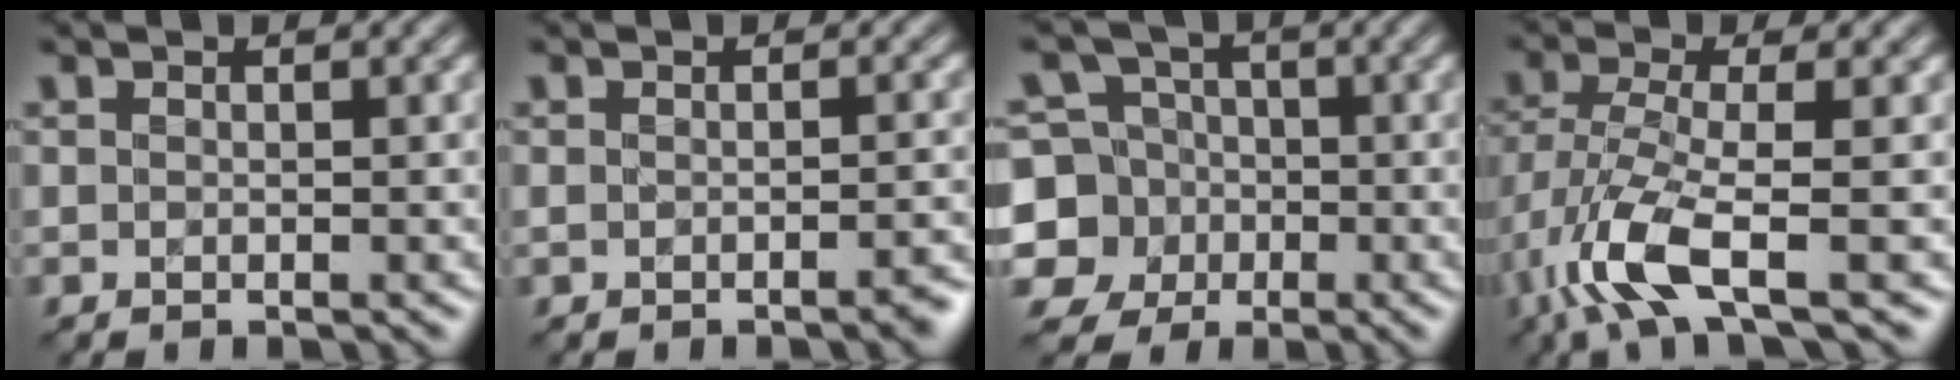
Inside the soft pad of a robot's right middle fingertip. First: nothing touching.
{"total": 1.6, "force": [-0.9, 0.4, 1.2], "torque": [-0.005, 0.008, -0.015]}
{"total": 9.5, "force": [-1.7, 9.2, 1.8], "torque": [-0.065, 0.017, -0.058]}
{"total": 6.4, "force": [-3.0, 1.9, 5.4], "torque": [-0.131, -0.003, -0.063]}